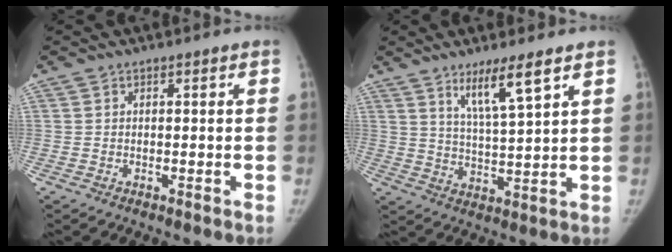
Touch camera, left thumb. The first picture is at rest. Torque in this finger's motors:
{"motor_torque": [0.35, 0.20, 0.65, -0.36, 0.11]}